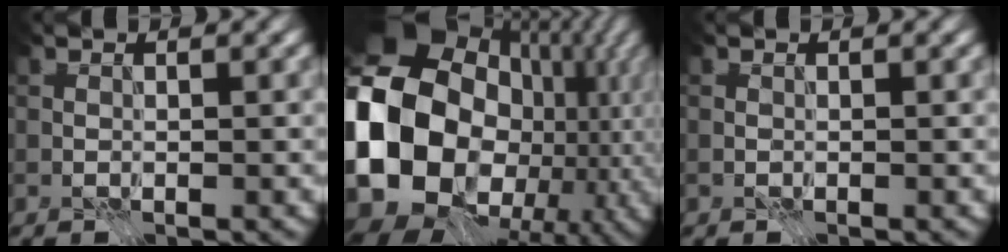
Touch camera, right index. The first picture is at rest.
{"total": 21.4, "force": [-1.5, 17.5, 12.2], "torque": [-0.267, -0.019, -0.028]}
{"total": 0.0}